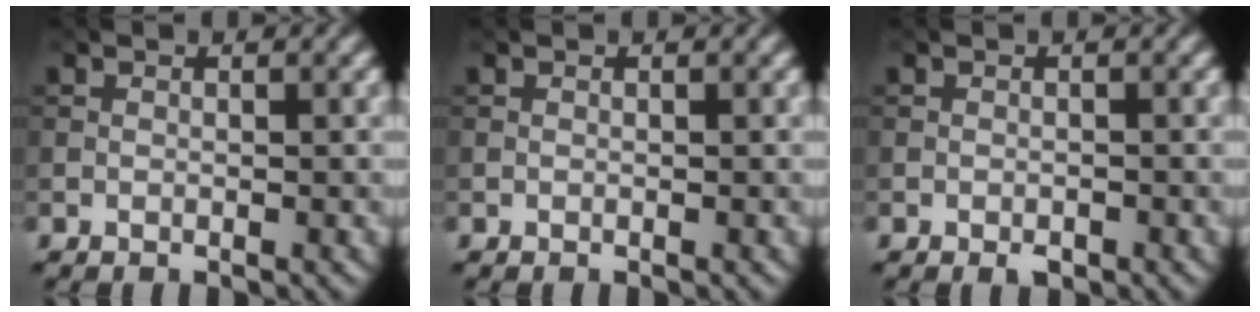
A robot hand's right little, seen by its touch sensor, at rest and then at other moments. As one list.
[{"total": 0.0}, {"total": 0.8, "force": [-0.6, 0.3, 0.5], "torque": [-0.005, -0.001, -0.009]}]